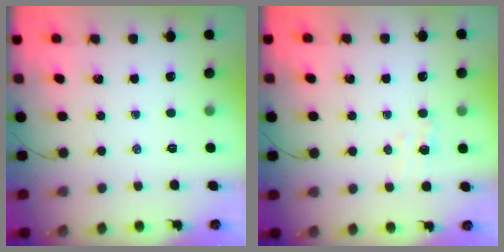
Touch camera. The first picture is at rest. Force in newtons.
{"total": 3.4, "press": 3.3, "slide": 1.0}